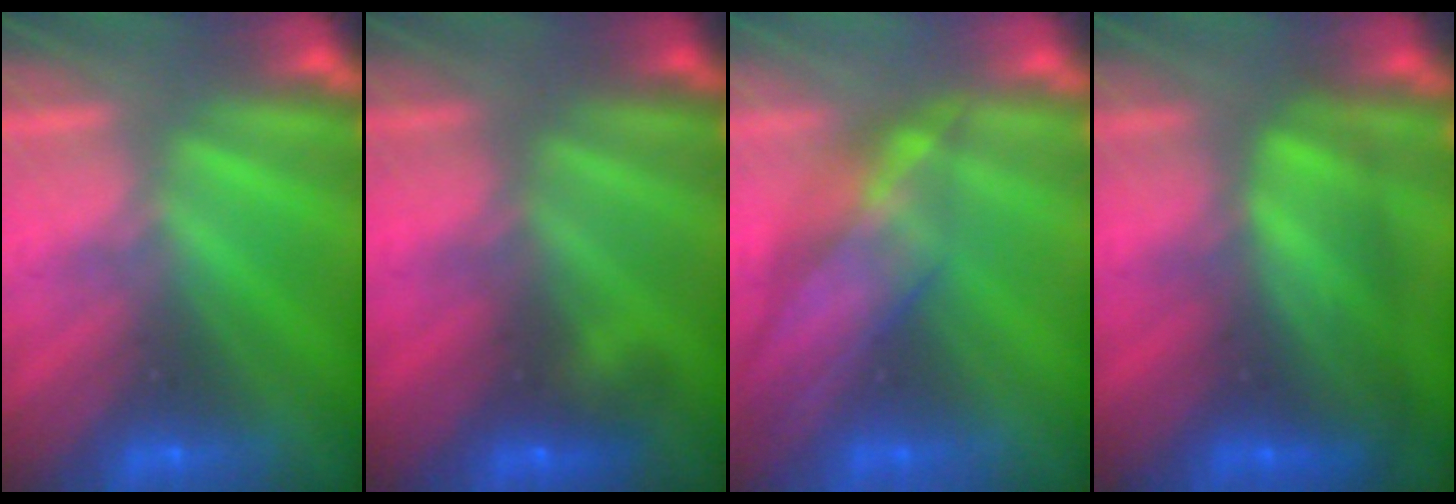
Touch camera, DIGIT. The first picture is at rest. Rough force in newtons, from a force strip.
{"total": 2.3}
{"total": 3.9}
{"total": 6.7}